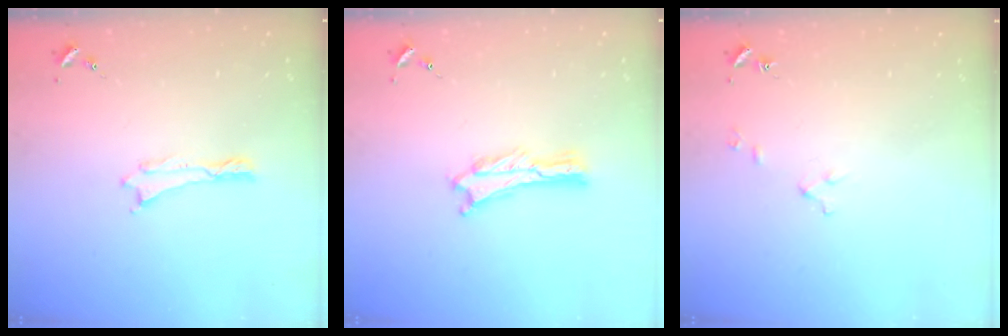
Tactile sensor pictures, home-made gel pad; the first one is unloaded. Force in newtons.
{"total": 0.8, "press": 0.7, "slide": 0.2}
{"total": 2.6, "press": 2.6, "slide": 0.3}